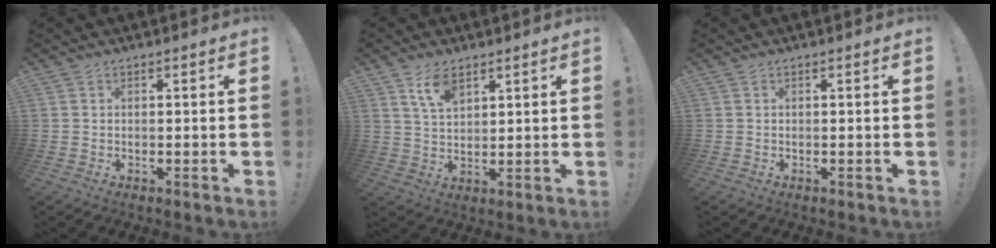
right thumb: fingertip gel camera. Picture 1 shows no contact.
{"total": 7.2, "force": [4.6, 3.3, 4.6], "torque": [-0.083, -0.017, 0.083]}
{"total": 0.0}